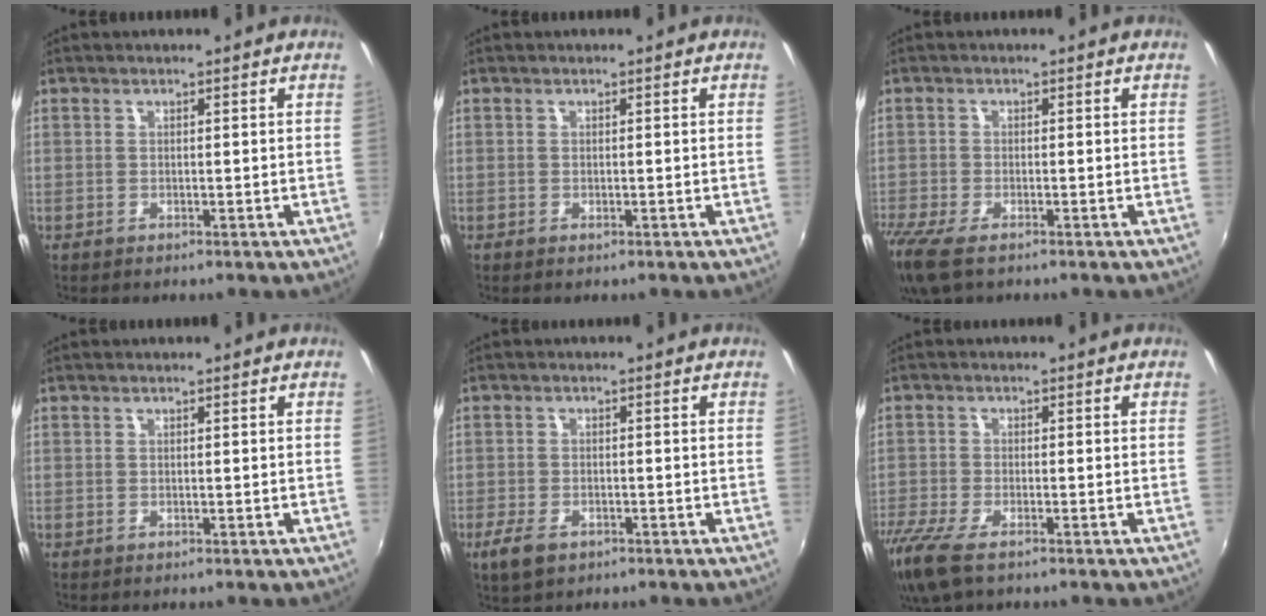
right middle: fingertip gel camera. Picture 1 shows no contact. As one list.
[{"total": 0.0}, {"total": 8.2, "force": [-5.6, 2.5, 5.4], "torque": [-0.131, -0.038, -0.109]}, {"total": 0.0}, {"total": 4.8, "force": [-2.8, 2.4, 3.1], "torque": [-0.078, -0.010, -0.050]}, {"total": 9.1, "force": [-6.2, 2.7, 6.0], "torque": [-0.145, -0.038, -0.122]}]